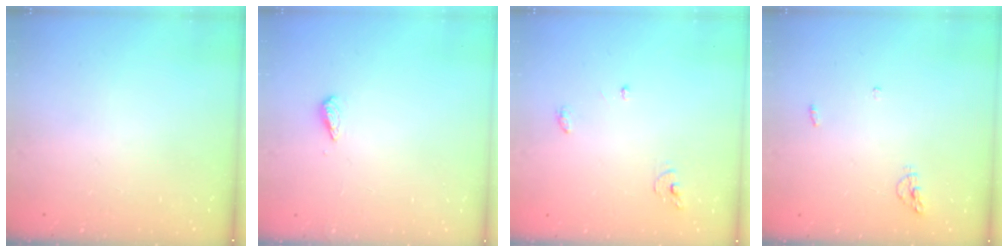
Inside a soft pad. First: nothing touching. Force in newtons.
{"total": 2.7, "press": 2.6, "slide": 0.4}
{"total": 3.9, "press": 3.9, "slide": 0.2}
{"total": 4.6, "press": 4.5, "slide": 1.0}